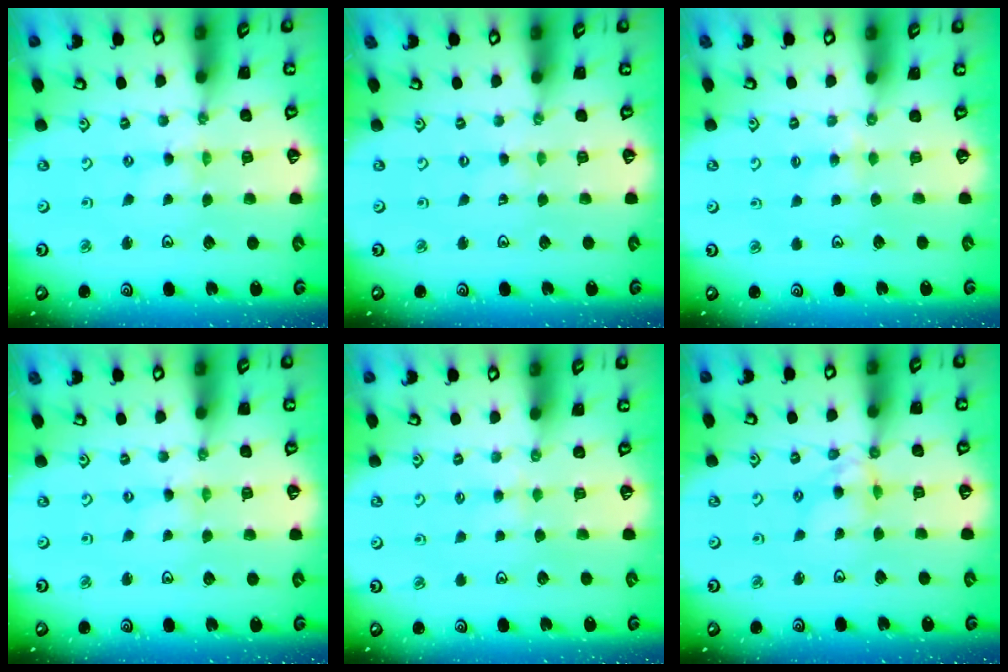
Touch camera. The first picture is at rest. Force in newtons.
{"total": 0.0}
{"total": 3.0, "press": 3.0, "slide": 0.5}
{"total": 0.0}
{"total": 3.0, "press": 3.0, "slide": 0.5}
{"total": 7.7, "press": 7.6, "slide": 0.8}